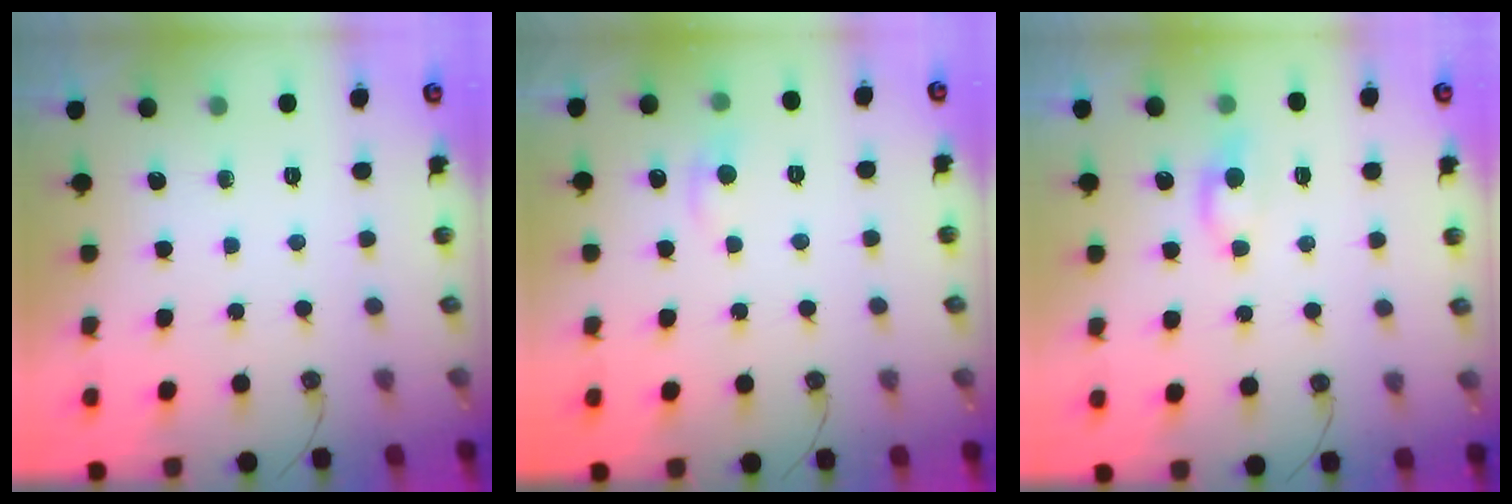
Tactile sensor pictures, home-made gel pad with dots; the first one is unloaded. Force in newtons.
{"total": 1.7, "press": 1.4, "slide": 0.9}
{"total": 0.8, "press": 0.6, "slide": 0.5}